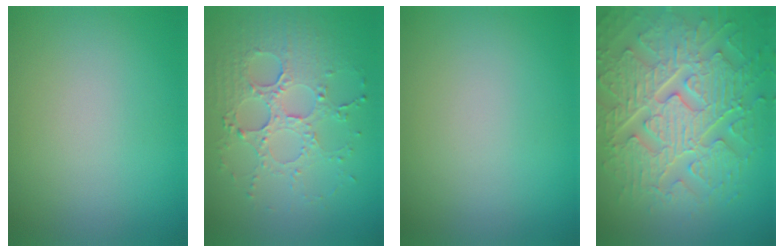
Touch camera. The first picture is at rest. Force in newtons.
{"total": 4.0, "press": 3.6, "slide": 1.7}
{"total": 0.0}
{"total": 9.4, "press": 6.8, "slide": 6.5}